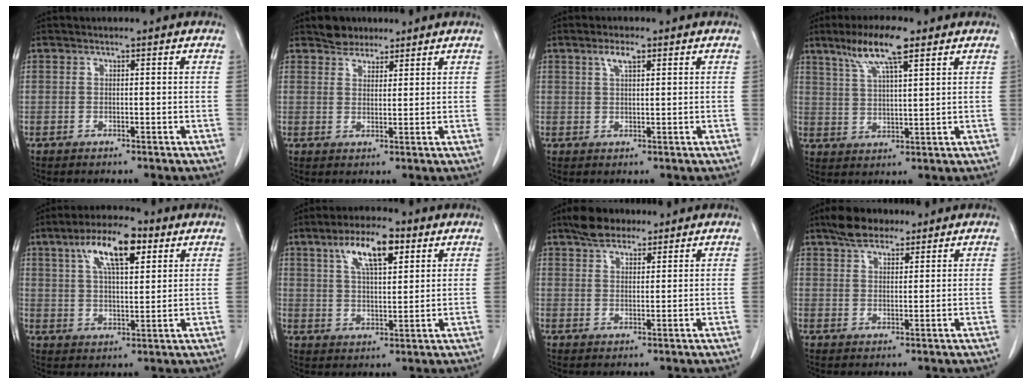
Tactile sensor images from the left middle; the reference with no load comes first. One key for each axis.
{"total": 3.5, "fx": 3.0, "fy": 1.9, "fz": 0.5, "tx": -0.011, "ty": 0.007, "tz": 0.050}
{"total": 2.7, "fx": 1.5, "fy": 0.8, "fz": 2.1, "tx": -0.045, "ty": 0.005, "tz": 0.031}
{"total": 8.9, "fx": 5.7, "fy": 1.2, "fz": 6.7, "tx": -0.129, "ty": 0.010, "tz": 0.104}
{"total": 10.8, "fx": 5.4, "fy": 3.4, "fz": 8.8, "tx": -0.158, "ty": 0.019, "tz": 0.093}
{"total": 8.6, "fx": 4.5, "fy": 2.7, "fz": 6.9, "tx": -0.128, "ty": 0.012, "tz": 0.079}
{"total": 5.4, "fx": 4.3, "fy": 2.4, "fz": 2.3, "tx": -0.050, "ty": 0.014, "tz": 0.079}
{"total": 5.8, "fx": 4.4, "fy": 2.5, "fz": 2.7, "tx": -0.056, "ty": 0.014, "tz": 0.082}